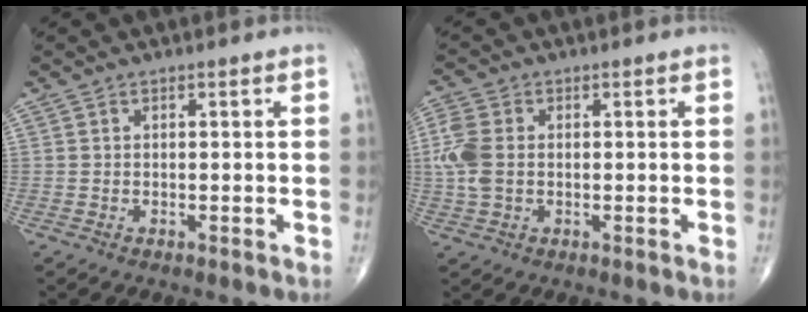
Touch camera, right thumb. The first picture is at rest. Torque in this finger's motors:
{"motor_torque": [0.13, 0.10, 0.65, 0.28, 0.08]}